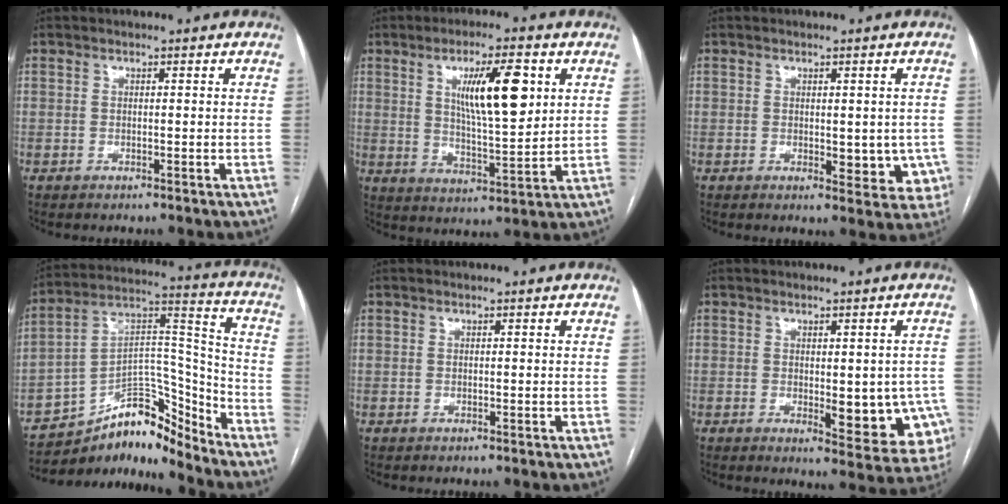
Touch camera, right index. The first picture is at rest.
{"total": 11.6, "force": [3.9, 2.3, 10.7], "torque": [-0.180, 0.001, 0.071]}
{"total": 6.6, "force": [-0.9, 3.5, 5.5], "torque": [-0.042, -0.003, -0.005]}
{"total": 13.2, "force": [-11.3, 4.7, 4.9], "torque": [-0.073, 0.068, -0.191]}
{"total": 0.0}
{"total": 10.8, "force": [-2.4, 4.6, 9.5], "torque": [-0.091, -0.002, -0.019]}